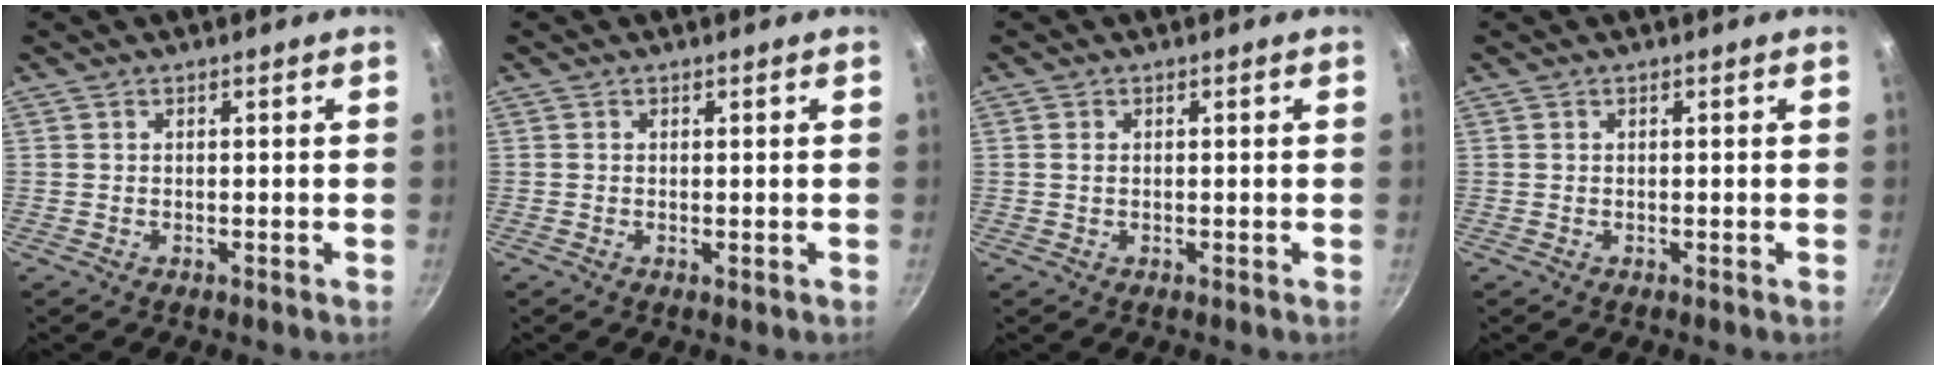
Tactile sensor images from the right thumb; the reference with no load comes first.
{"total": 0.0}
{"total": 1.0, "force": [0.2, 0.8, 0.6], "torque": [-0.011, 0.002, 0.003]}
{"total": 0.0}